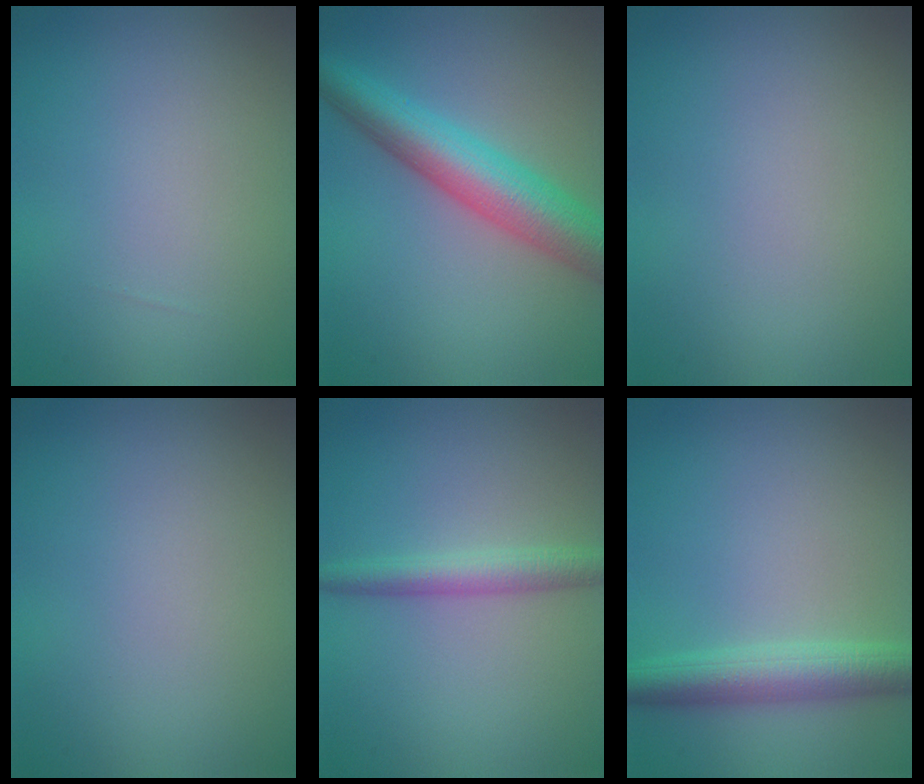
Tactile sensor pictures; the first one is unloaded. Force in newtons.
{"total": 7.2, "press": 7.2, "slide": 0.1}
{"total": 0.0}
{"total": 0.0}
{"total": 2.8, "press": 2.8, "slide": 0.0}
{"total": 4.4, "press": 4.4, "slide": 0.1}